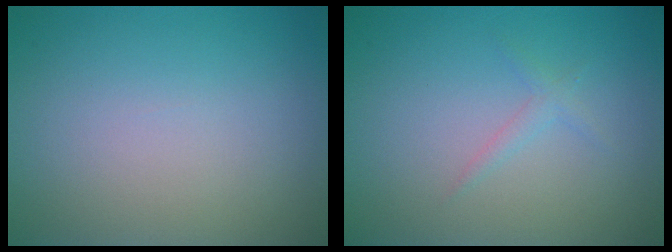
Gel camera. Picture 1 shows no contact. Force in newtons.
{"total": 1.0, "press": 1.0, "slide": 0.0}